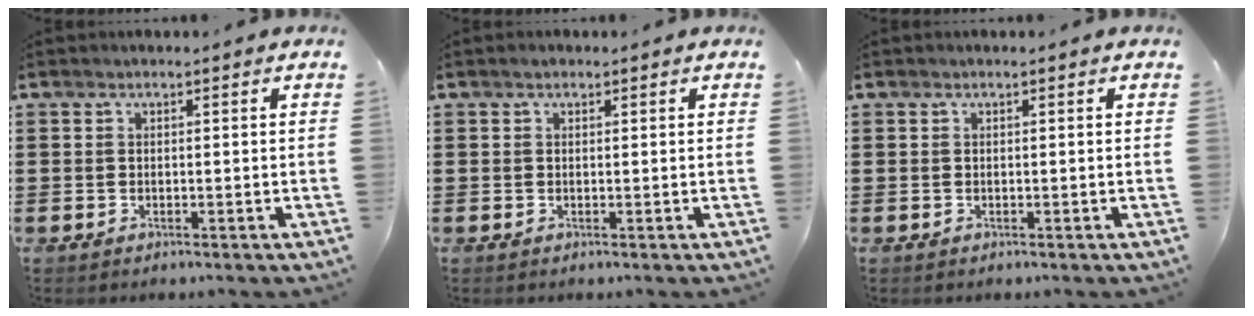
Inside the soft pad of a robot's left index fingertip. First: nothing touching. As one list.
[{"total": 0.5, "force": [0.3, 0.4, 0.2], "torque": [-0.005, 0.004, 0.005]}, {"total": 0.0}]